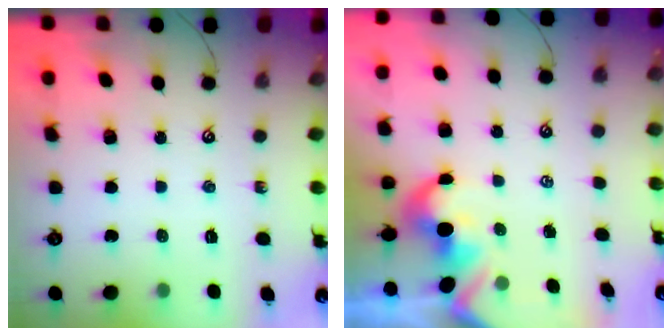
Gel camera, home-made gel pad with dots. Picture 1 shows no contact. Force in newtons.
{"total": 1.7, "press": 1.4, "slide": 1.0}